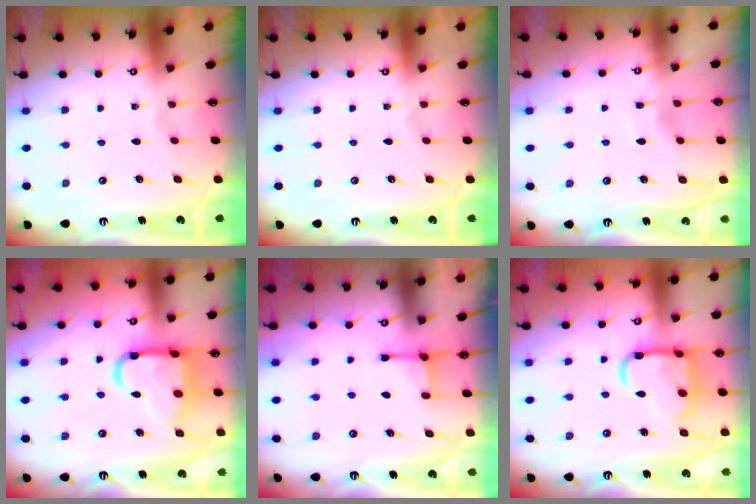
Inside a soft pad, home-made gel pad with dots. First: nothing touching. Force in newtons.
{"total": 0.0}
{"total": 3.2, "press": 3.2, "slide": 0.4}
{"total": 16.9, "press": 16.8, "slide": 1.8}
{"total": 2.4, "press": 2.4, "slide": 0.3}
{"total": 16.1, "press": 16.0, "slide": 1.3}